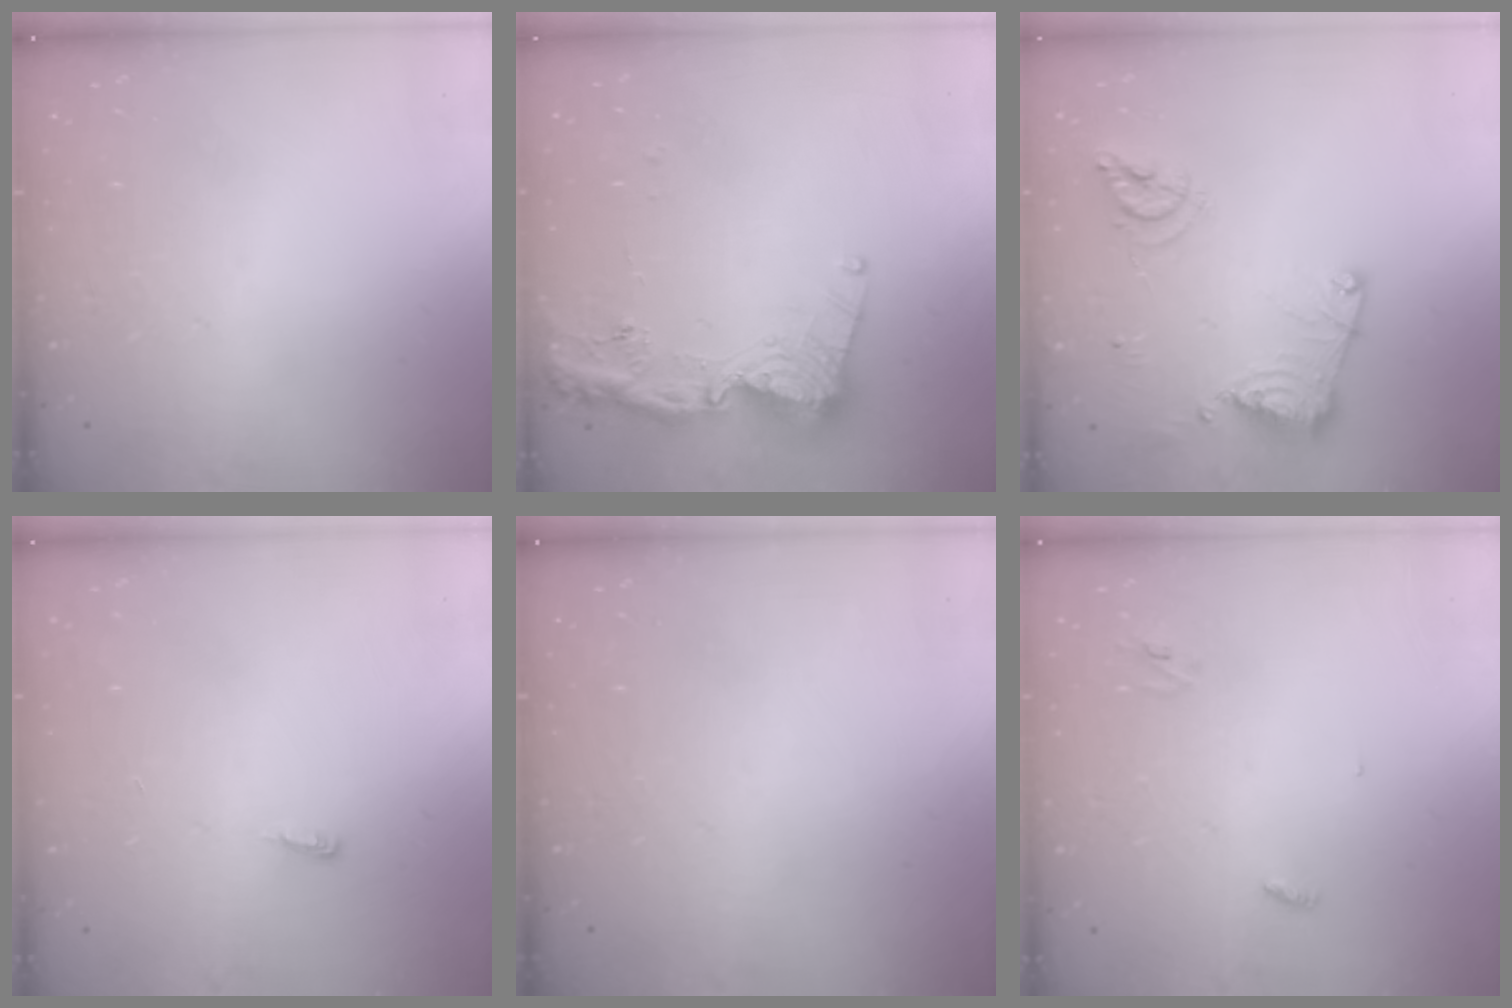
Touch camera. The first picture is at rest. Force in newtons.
{"total": 14.4, "press": 14.3, "slide": 1.9}
{"total": 13.6, "press": 13.5, "slide": 1.5}
{"total": 3.4, "press": 3.3, "slide": 0.7}
{"total": 0.0}
{"total": 2.8, "press": 2.8, "slide": 0.3}